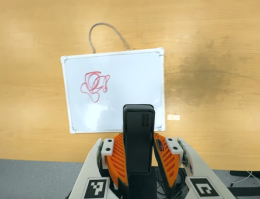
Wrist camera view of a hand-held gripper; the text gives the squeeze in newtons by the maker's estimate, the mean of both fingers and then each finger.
{"total": 3.4, "left": 2.0, "right": 4.8}